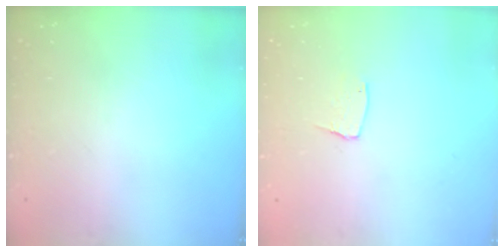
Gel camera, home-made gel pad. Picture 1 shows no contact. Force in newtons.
{"total": 4.7, "press": 4.7, "slide": 0.3}